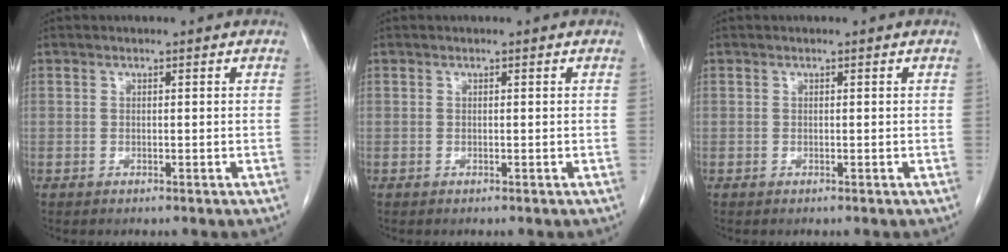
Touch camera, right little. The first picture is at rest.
{"total": 0.0}
{"total": 0.0}